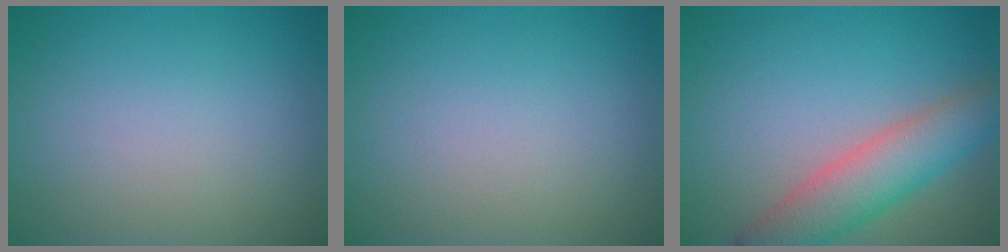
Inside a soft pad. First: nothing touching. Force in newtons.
{"total": 0.0}
{"total": 5.8, "press": 5.8, "slide": 0.2}